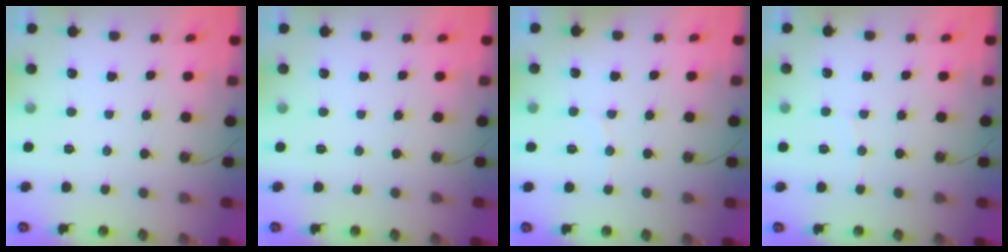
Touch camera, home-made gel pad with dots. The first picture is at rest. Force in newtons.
{"total": 0.0}
{"total": 3.4, "press": 3.2, "slide": 1.2}
{"total": 3.7, "press": 3.7, "slide": 0.3}